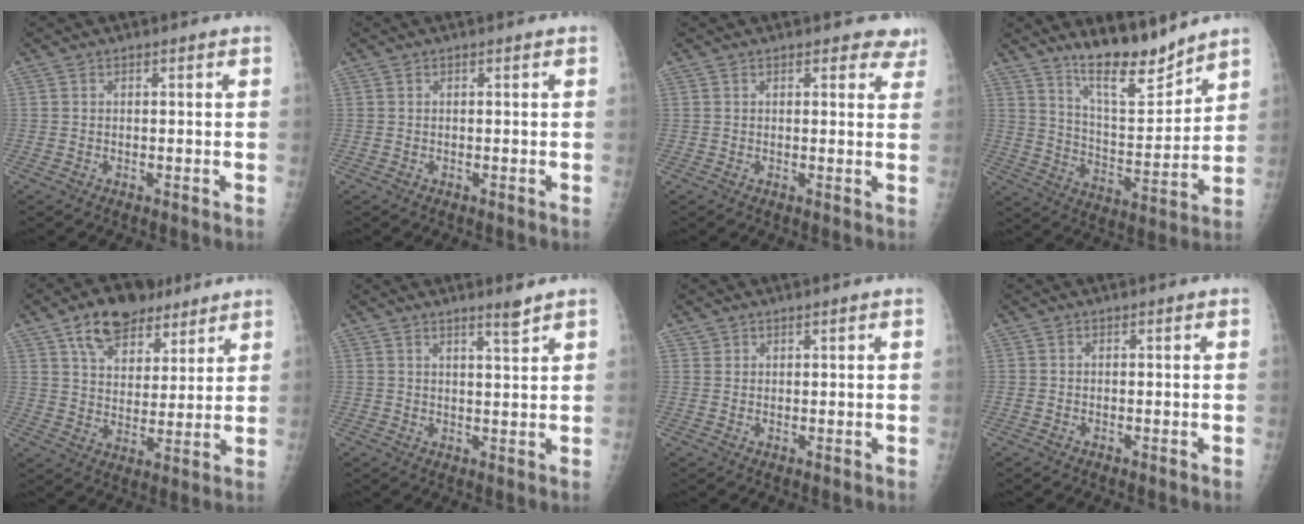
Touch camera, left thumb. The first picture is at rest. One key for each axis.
{"total": 0.0}
{"total": 4.1, "fx": 3.4, "fy": 2.0, "fz": 1.2, "tx": 0.021, "ty": -0.014, "tz": 0.022}
{"total": 12.0, "fx": 10.3, "fy": 2.4, "fz": 5.6, "tx": -0.070, "ty": -0.083, "tz": 0.182}
{"total": 12.8, "fx": 7.9, "fy": 7.8, "fz": 6.4, "tx": -0.070, "ty": -0.025, "tz": 0.133}
{"total": 3.0, "fx": 2.4, "fy": -0.2, "fz": 1.8, "tx": -0.027, "ty": -0.023, "tz": 0.040}
{"total": 0.9, "fx": 0.8, "fy": 0.3, "fz": -0.3, "tx": 0.017, "ty": -0.004, "tz": 0.012}
{"total": 0.0}